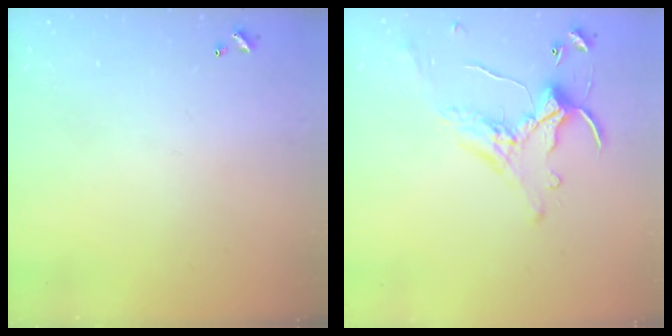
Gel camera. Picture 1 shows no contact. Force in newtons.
{"total": 1.1, "press": 0.3, "slide": 1.0}